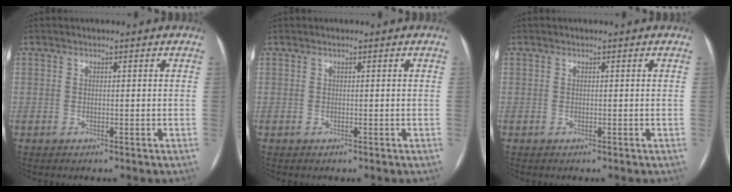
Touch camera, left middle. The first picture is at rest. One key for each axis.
{"total": 0.0}
{"total": 0.0}